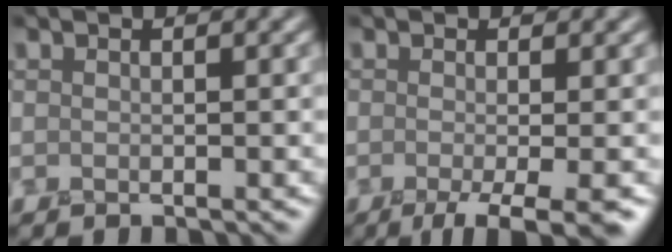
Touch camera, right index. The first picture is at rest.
{"total": 4.4, "force": [-2.0, 0.8, 3.8], "torque": [-0.048, -0.006, -0.034]}